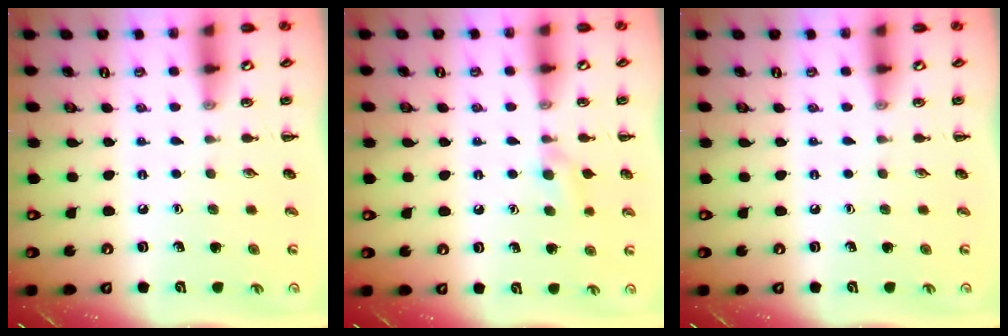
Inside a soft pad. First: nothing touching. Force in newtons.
{"total": 5.6, "press": 5.3, "slide": 1.8}
{"total": 0.0}